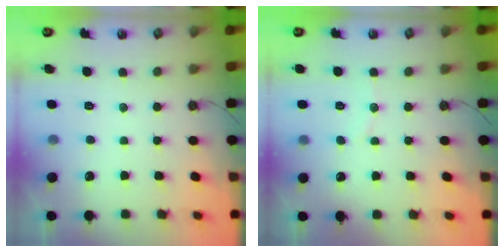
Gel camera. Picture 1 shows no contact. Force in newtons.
{"total": 2.9, "press": 2.9, "slide": 0.3}